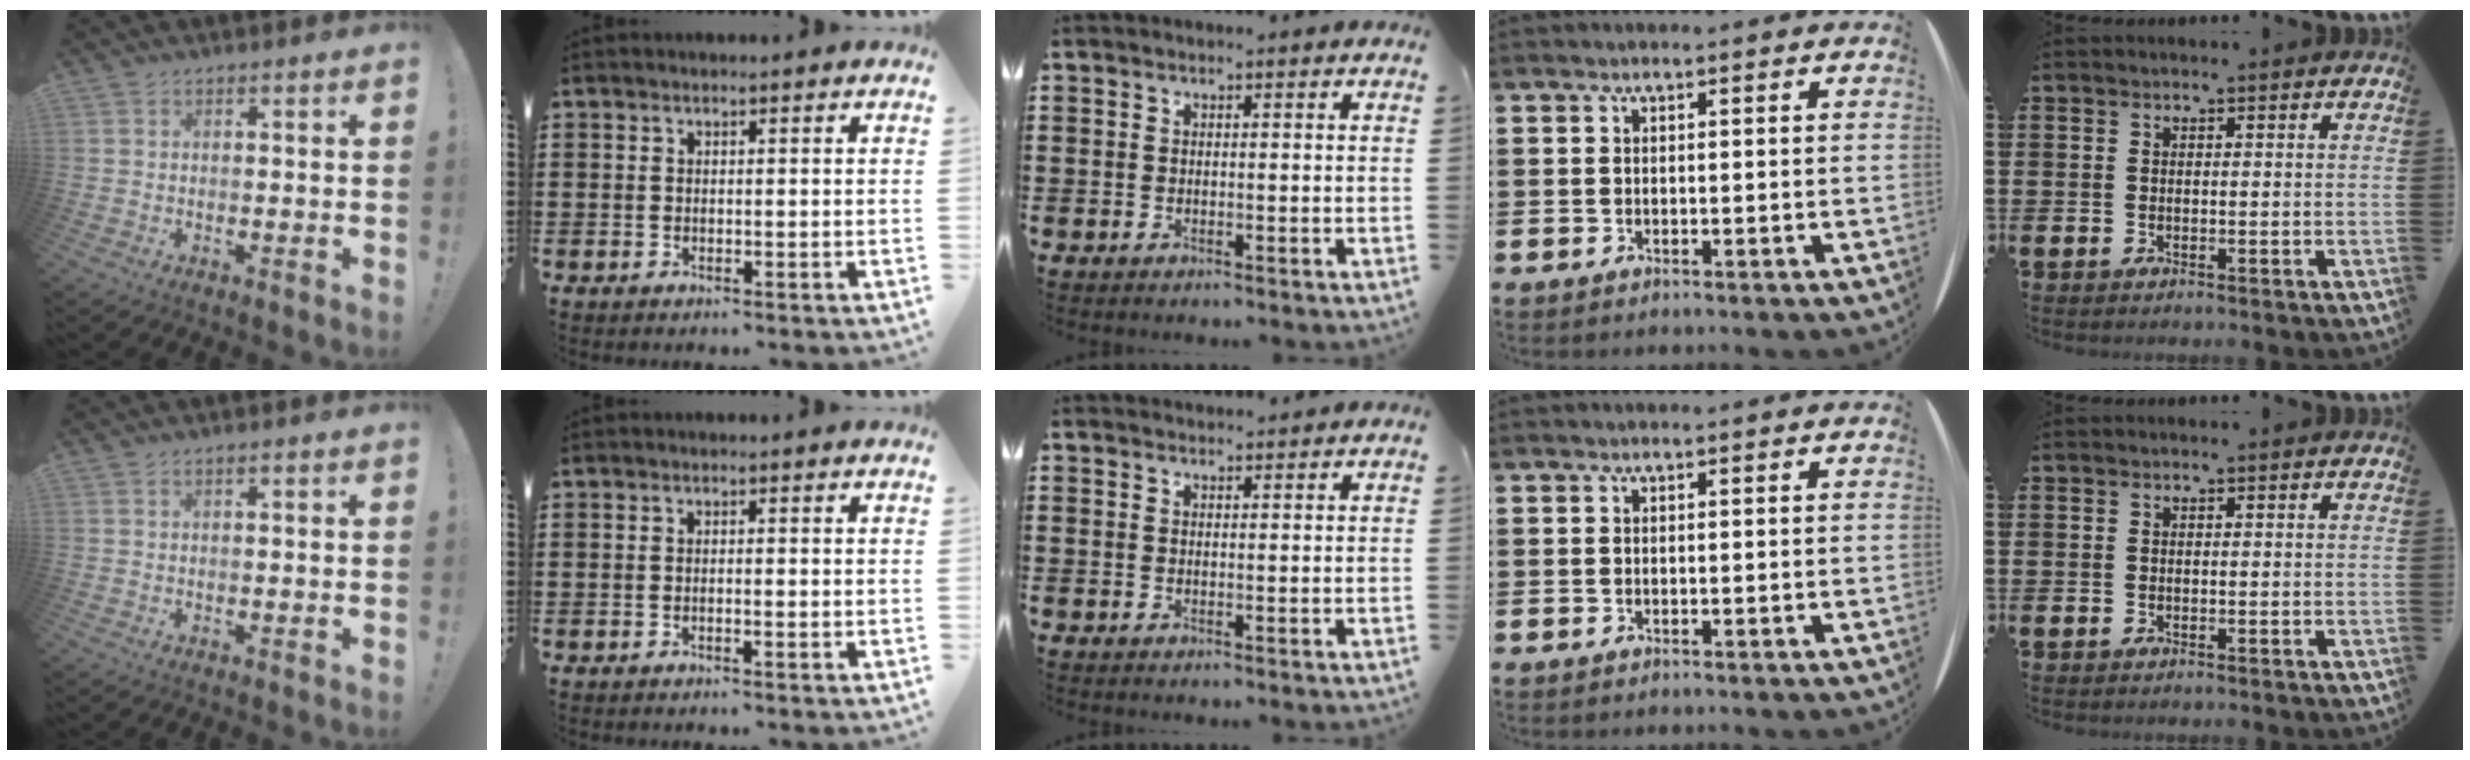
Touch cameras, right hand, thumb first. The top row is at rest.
{"thumb": {"total": 0.7, "force": [0.4, -0.1, 0.6], "torque": [-0.016, 0.003, 0.006]}, "index": {"total": 0.6, "force": [-0.3, -0.1, 0.6], "torque": [-0.009, -0.003, -0.005]}, "middle": {"total": 1.3, "force": [1.3, 0.0, -0.1], "torque": [-0.003, -0.002, 0.025]}}